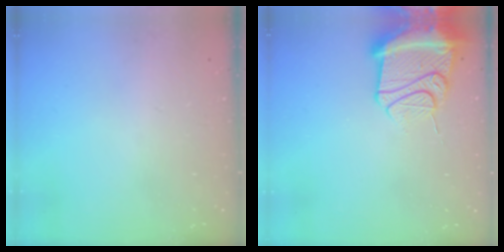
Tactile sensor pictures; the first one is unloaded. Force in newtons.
{"total": 15.3, "press": 15.2, "slide": 1.8}